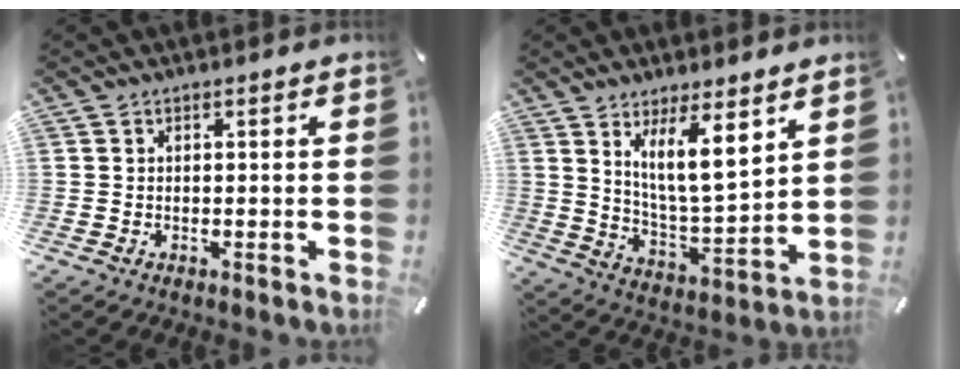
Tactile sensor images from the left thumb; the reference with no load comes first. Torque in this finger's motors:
{"motor_torque": [1.82, 1.74, 1.34, -1.29, 0.12]}